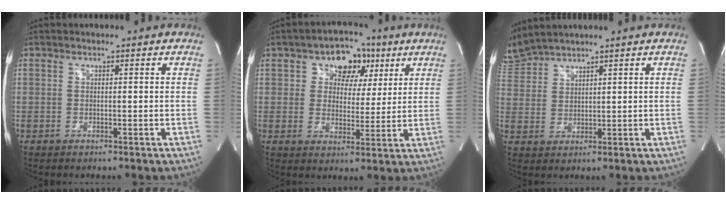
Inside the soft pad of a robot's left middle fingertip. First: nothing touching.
{"total": 8.1, "force": [3.7, 5.9, 4.0], "torque": [-0.045, 0.020, 0.054]}
{"total": 5.4, "force": [5.3, -0.2, 0.6], "torque": [-0.033, 0.014, 0.118]}